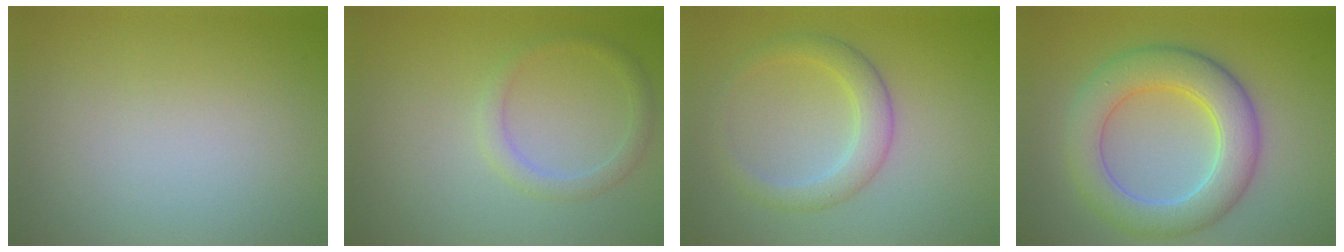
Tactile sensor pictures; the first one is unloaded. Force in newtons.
{"total": 1.7, "press": 1.7, "slide": 0.1}
{"total": 3.1, "press": 3.1, "slide": 0.1}
{"total": 6.8, "press": 6.8, "slide": 0.2}